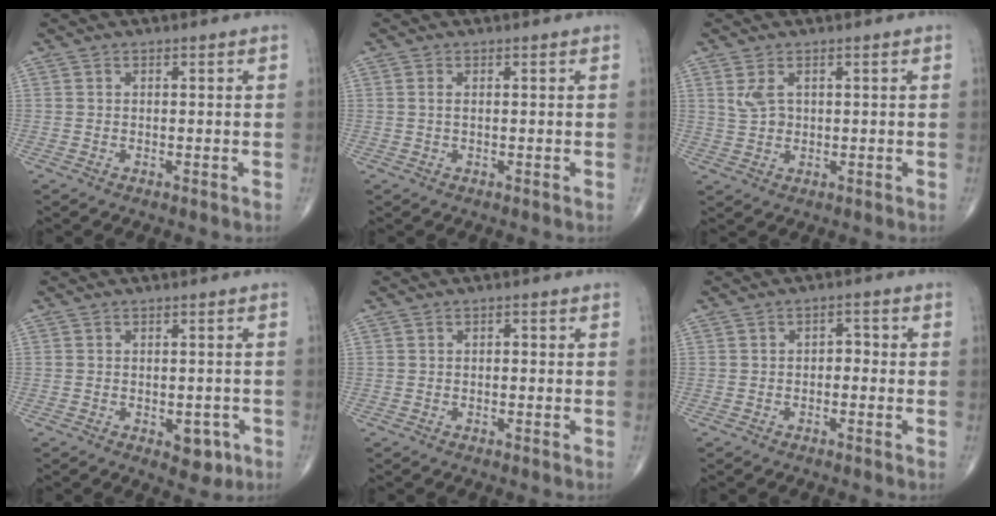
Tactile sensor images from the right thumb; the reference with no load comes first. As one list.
[{"total": 0.9, "force": [0.2, 0.4, 0.8], "torque": [-0.021, 0.004, 0.005]}, {"total": 3.1, "force": [1.2, 1.9, 2.2], "torque": [-0.043, -0.001, 0.031]}, {"total": 4.5, "force": [-1.8, 2.6, 3.2], "torque": [-0.019, 0.005, -0.017]}, {"total": 0.9, "force": [0.0, 0.5, 0.7], "torque": [-0.008, 0.003, -0.002]}, {"total": 2.4, "force": [-0.4, 1.6, 1.7], "torque": [-0.012, 0.012, -0.013]}]